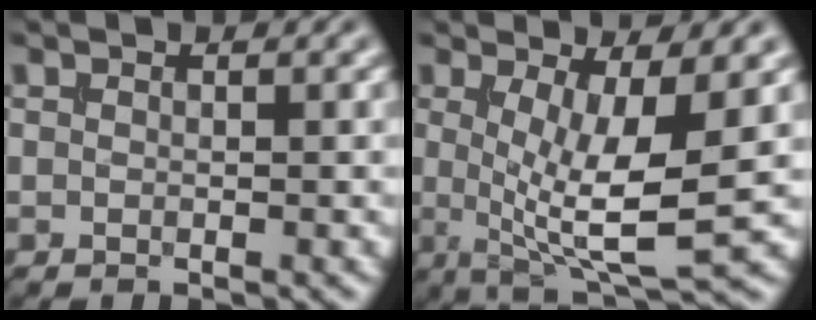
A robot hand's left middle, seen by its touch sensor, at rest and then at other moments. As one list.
[{"total": 7.7, "force": [0.2, 2.2, 7.4], "torque": [-0.128, -0.015, 0.007]}]